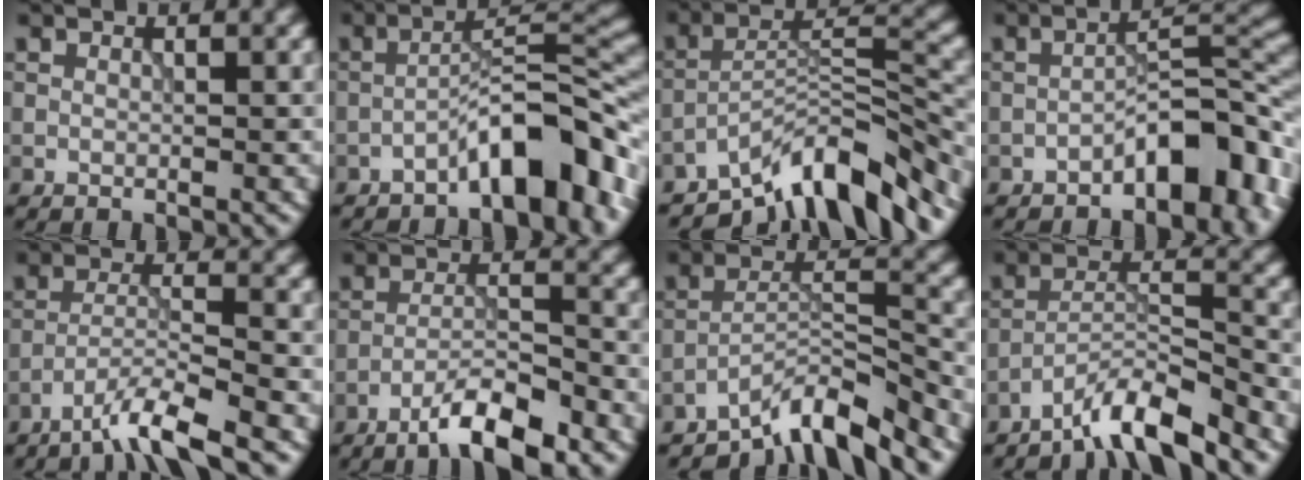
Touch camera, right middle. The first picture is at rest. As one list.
[{"total": 8.1, "force": [-4.7, 2.2, 6.2], "torque": [-0.084, 0.025, -0.080]}, {"total": 10.4, "force": [-7.8, 3.0, 6.2], "torque": [-0.088, 0.008, -0.149]}, {"total": 7.3, "force": [-3.9, 2.8, 5.5], "torque": [-0.062, 0.022, -0.066]}, {"total": 5.0, "force": [-3.9, 0.3, 3.2], "torque": [-0.052, 0.006, -0.082]}, {"total": 5.5, "force": [-4.0, 0.9, 3.7], "torque": [-0.060, 0.008, -0.073]}, {"total": 6.8, "force": [-5.7, 1.1, 3.6], "torque": [-0.051, 0.005, -0.102]}, {"total": 5.8, "force": [-4.8, 0.6, 3.1], "torque": [-0.053, 0.006, -0.093]}]